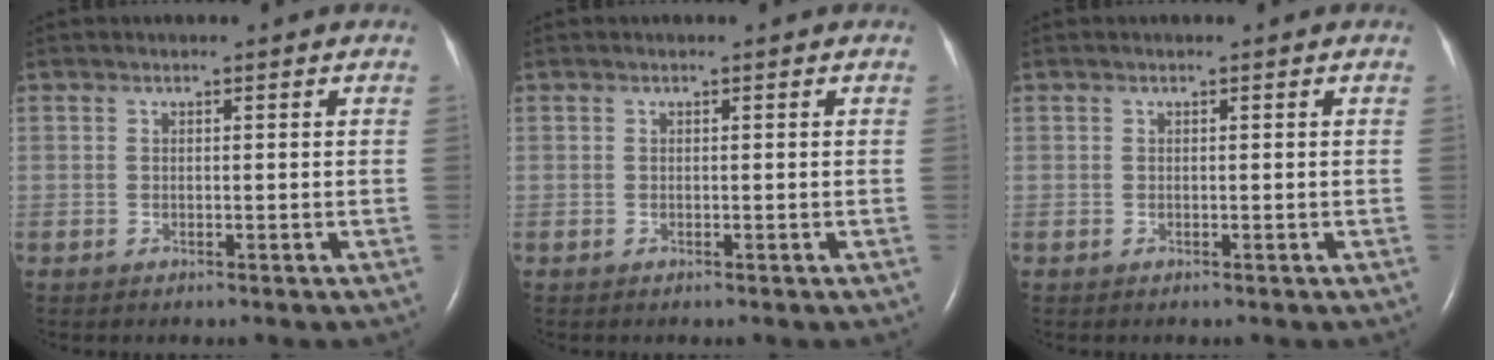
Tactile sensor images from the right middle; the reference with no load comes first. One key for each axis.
{"total": 0.0}
{"total": 0.0}